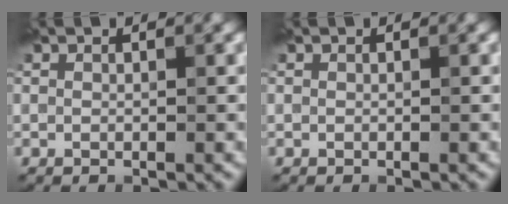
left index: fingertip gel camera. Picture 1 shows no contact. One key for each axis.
{"total": 0.0}